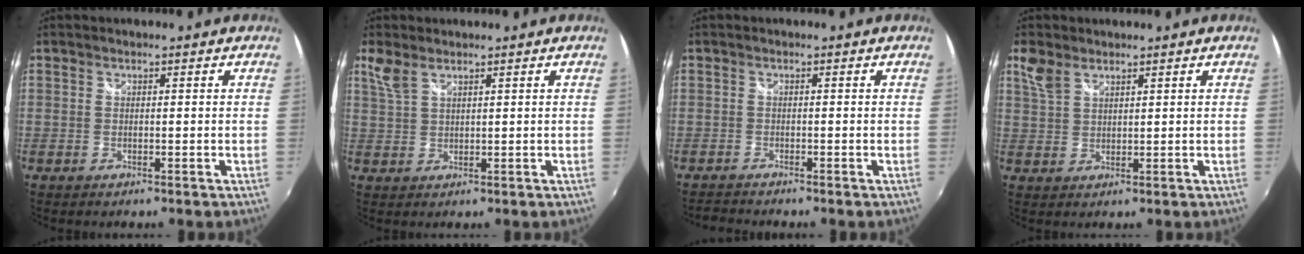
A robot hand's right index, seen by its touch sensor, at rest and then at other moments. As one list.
[{"total": 3.0, "force": [2.1, 1.1, 1.9], "torque": [-0.042, 0.003, 0.046]}, {"total": 1.9, "force": [-1.8, 0.1, -0.1], "torque": [-0.009, -0.007, -0.040]}, {"total": 3.8, "force": [2.5, 2.0, 2.1], "torque": [-0.045, 0.007, 0.052]}]